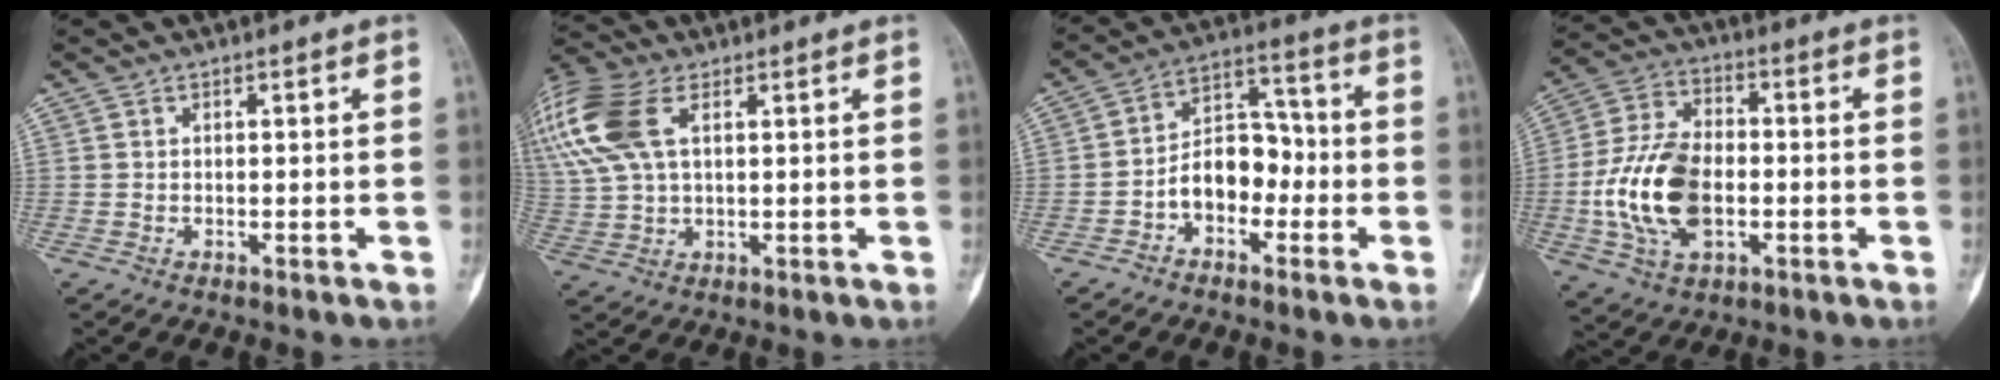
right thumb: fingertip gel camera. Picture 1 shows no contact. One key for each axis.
{"total": 16.7, "fx": 6.5, "fy": 9.2, "fz": 12.3, "tx": -0.311, "ty": 0.019, "tz": 0.126}
{"total": 9.7, "fx": -2.9, "fy": 6.7, "fz": 6.4, "tx": -0.080, "ty": 0.048, "tz": -0.060}
{"total": 15.9, "fx": -2.7, "fy": 9.5, "fz": 12.5, "tx": -0.244, "ty": 0.017, "tz": -0.046}